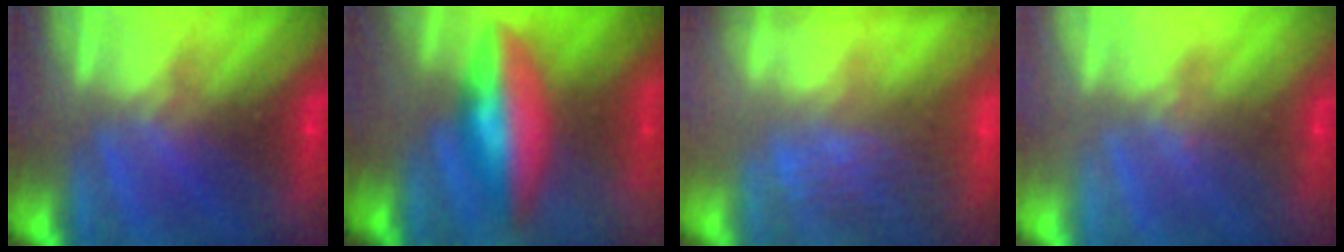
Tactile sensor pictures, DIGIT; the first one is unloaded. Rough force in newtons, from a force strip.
{"total": 7.2}
{"total": 2.8}
{"total": 2.3}